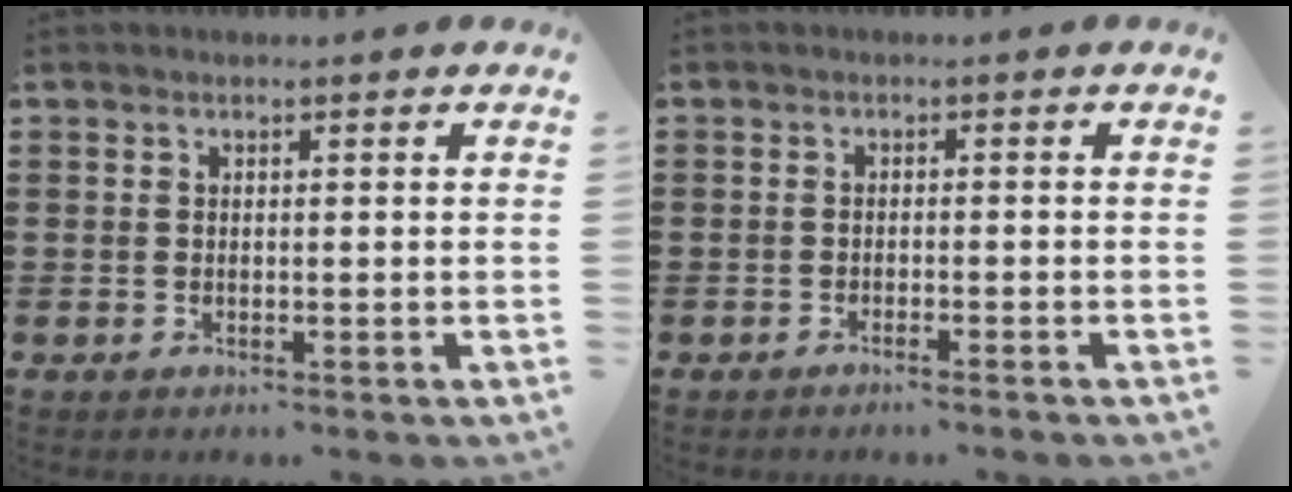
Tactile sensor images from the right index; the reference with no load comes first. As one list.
[{"total": 1.2, "force": [-1.1, -0.2, 0.1], "torque": [-0.002, 0.001, -0.023]}]